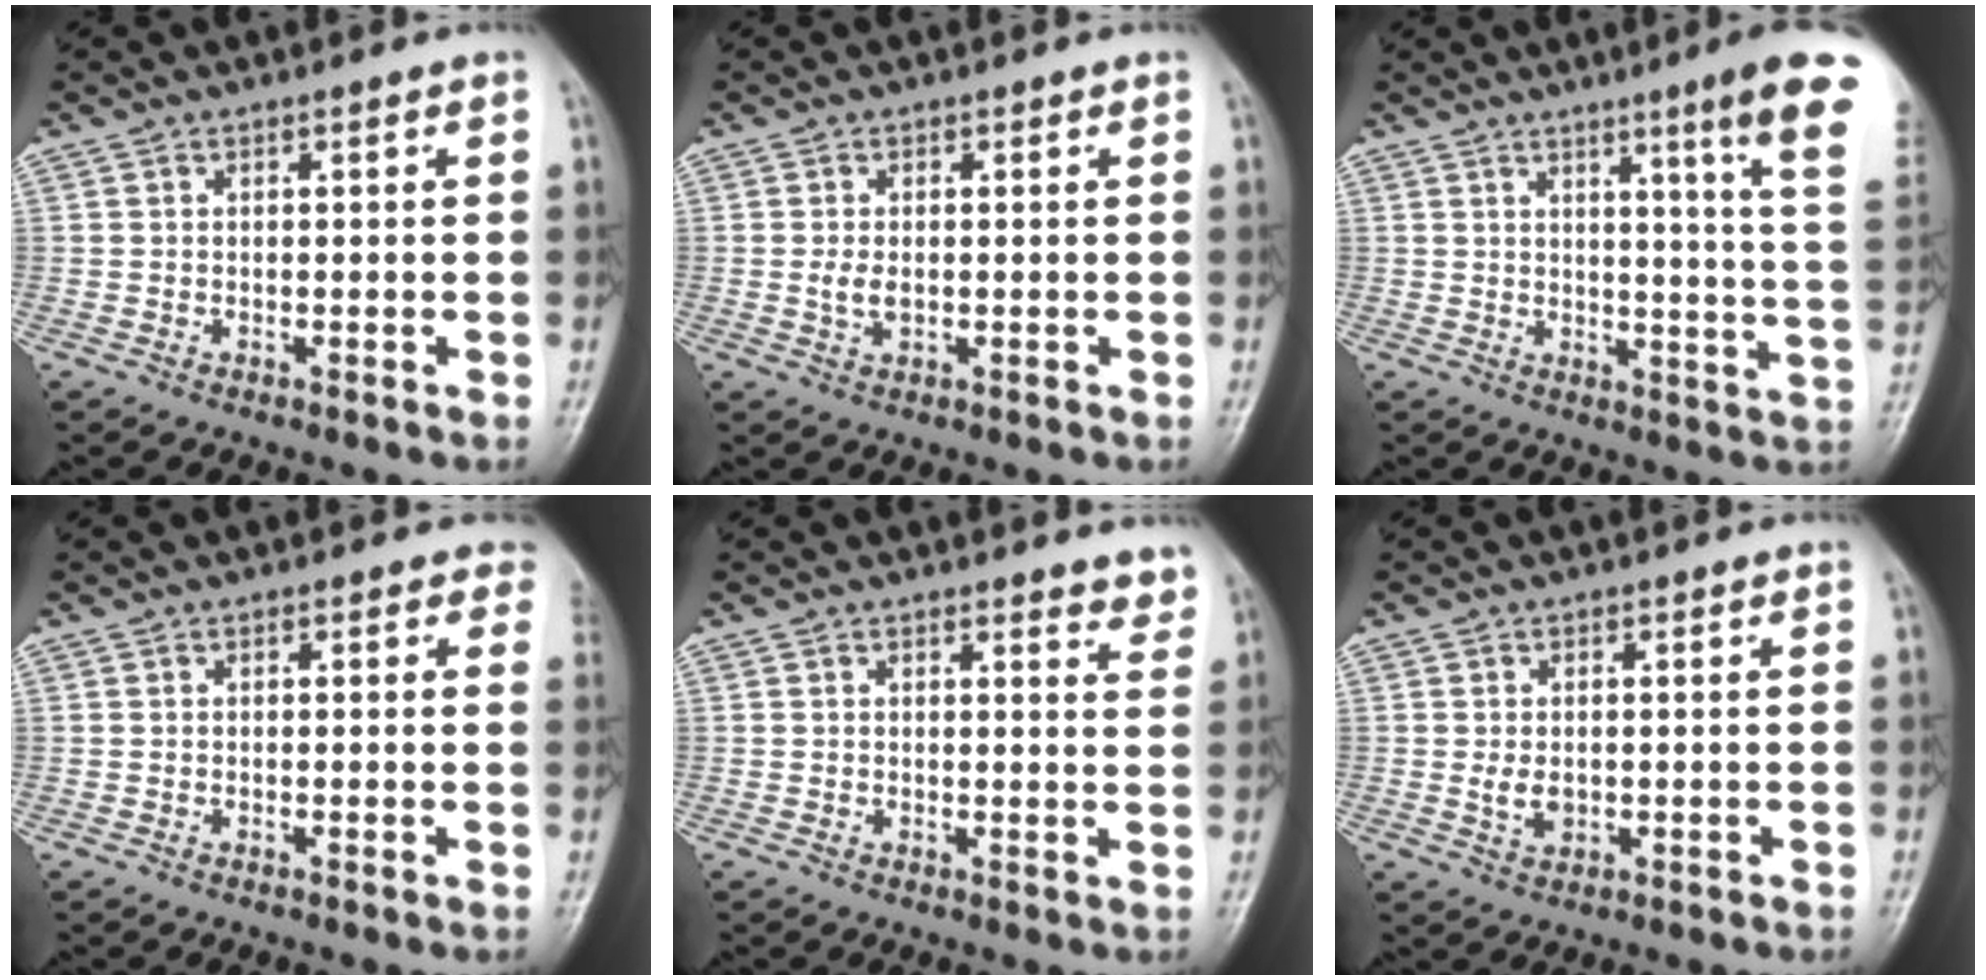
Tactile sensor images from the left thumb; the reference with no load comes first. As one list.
[{"total": 2.5, "force": [-0.1, 1.5, 1.9], "torque": [-0.038, -0.004, -0.001]}, {"total": 13.6, "force": [7.8, -0.3, 11.1], "torque": [-0.139, -0.049, 0.086]}, {"total": 2.2, "force": [1.5, 1.4, 1.0], "torque": [0.016, -0.004, 0.000]}, {"total": 3.3, "force": [3.0, 1.0, 1.1], "torque": [0.002, -0.020, 0.025]}, {"total": 2.9, "force": [-0.1, 2.1, 2.0], "torque": [-0.031, -0.004, 0.003]}]